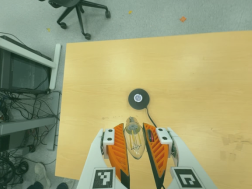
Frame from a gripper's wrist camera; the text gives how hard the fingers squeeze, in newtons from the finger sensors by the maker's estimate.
{"total": 10.3, "left": 9.7, "right": 10.9}